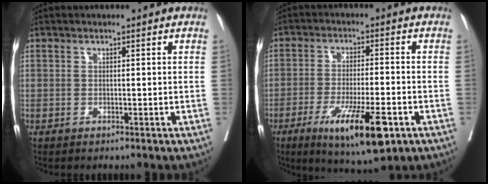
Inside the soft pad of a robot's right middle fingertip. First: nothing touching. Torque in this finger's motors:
{"motor_torque": [1.24, -0.90, 0.31, 0.15]}